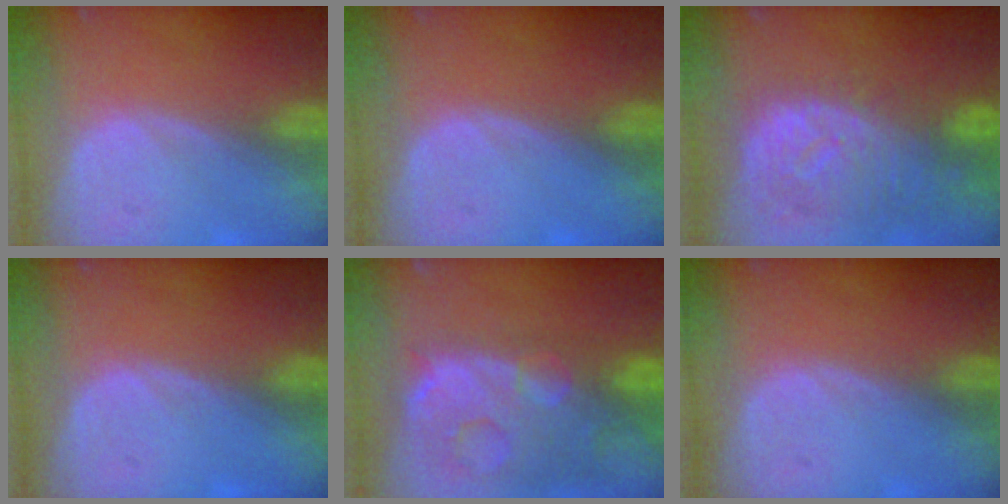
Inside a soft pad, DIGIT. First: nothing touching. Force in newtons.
{"total": 0.0}
{"total": 11.0, "press": 9.6, "slide": 5.4}
{"total": 0.0}
{"total": 14.3, "press": 11.6, "slide": 8.4}
{"total": 0.0}